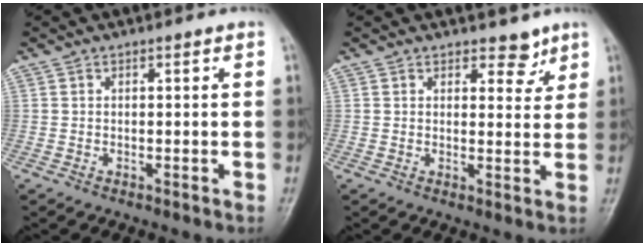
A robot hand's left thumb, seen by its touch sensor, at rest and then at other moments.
{"total": 3.9, "force": [2.9, 2.2, 1.4], "torque": [0.009, -0.018, 0.039]}